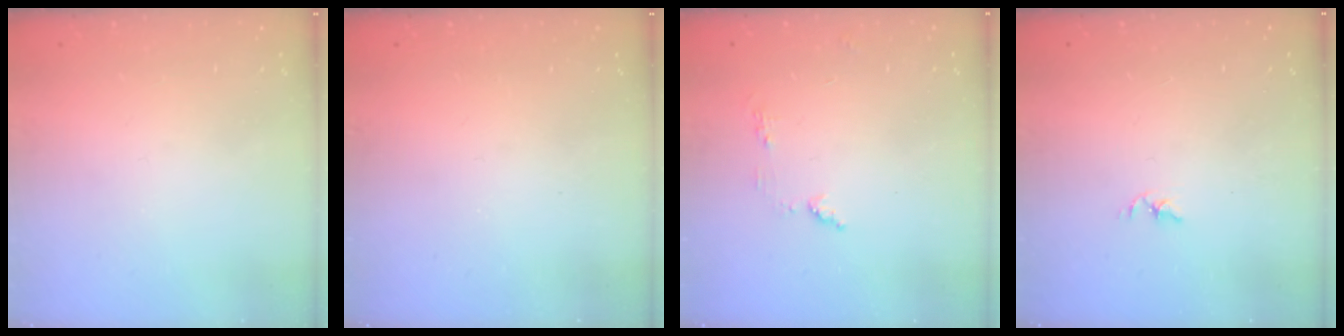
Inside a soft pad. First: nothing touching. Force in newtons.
{"total": 0.0}
{"total": 5.3, "press": 5.2, "slide": 0.6}
{"total": 1.8, "press": 1.7, "slide": 0.3}